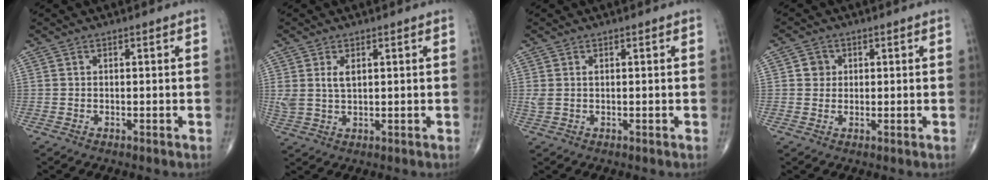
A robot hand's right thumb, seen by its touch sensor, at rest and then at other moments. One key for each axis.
{"total": 4.2, "fx": 1.4, "fy": 2.2, "fz": 3.2, "tx": -0.068, "ty": -0.001, "tz": 0.034}
{"total": 1.7, "fx": 0.4, "fy": 0.9, "fz": 1.4, "tx": -0.041, "ty": 0.012, "tz": 0.015}
{"total": 2.6, "fx": 0.6, "fy": 2.4, "fz": 0.7, "tx": 0.003, "ty": 0.001, "tz": 0.005}